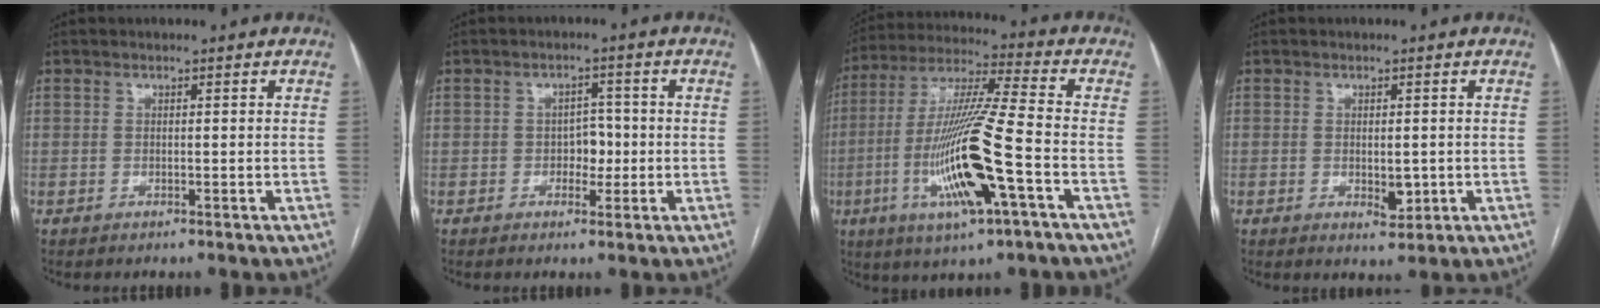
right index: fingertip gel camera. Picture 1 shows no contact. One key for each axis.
{"total": 3.4, "fx": -0.6, "fy": 2.3, "fz": 2.4, "tx": -0.028, "ty": 0.010, "tz": -0.008}
{"total": 17.7, "fx": -5.3, "fy": 0.8, "fz": 16.9, "tx": -0.342, "ty": -0.013, "tz": -0.097}
{"total": 2.9, "fx": -0.4, "fy": 1.5, "fz": 2.5, "tx": -0.036, "ty": -0.005, "tz": 0.001}